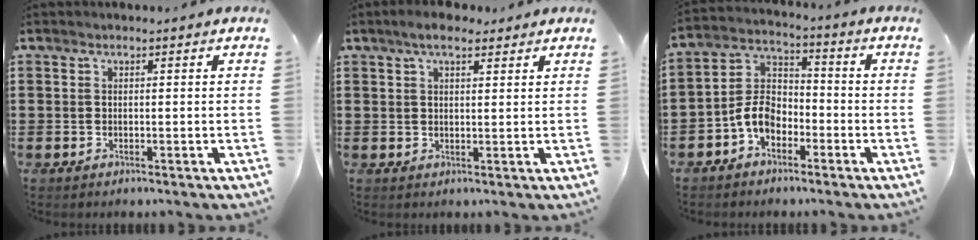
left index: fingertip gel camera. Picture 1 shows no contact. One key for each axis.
{"total": 4.0, "fx": 2.8, "fy": 1.4, "fz": 2.5, "tx": -0.054, "ty": 0.006, "tz": 0.053}
{"total": 6.9, "fx": -3.7, "fy": 4.3, "fz": 3.8, "tx": -0.098, "ty": 0.012, "tz": -0.080}